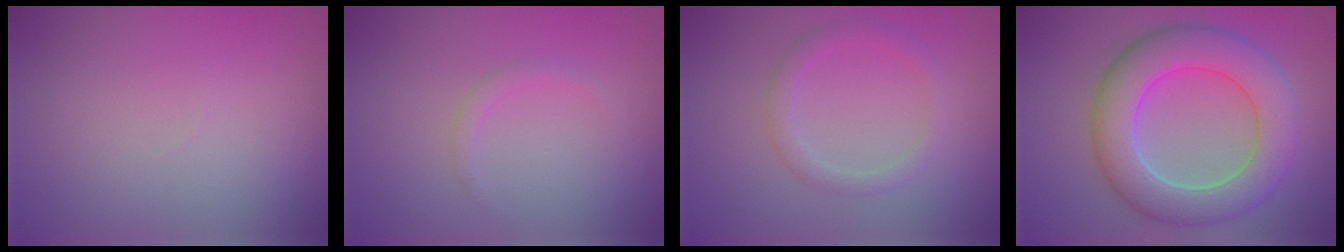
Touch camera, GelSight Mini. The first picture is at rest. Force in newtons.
{"total": 0.9, "press": 0.9, "slide": 0.1}
{"total": 1.9, "press": 1.9, "slide": 0.1}
{"total": 8.3, "press": 8.3, "slide": 0.7}